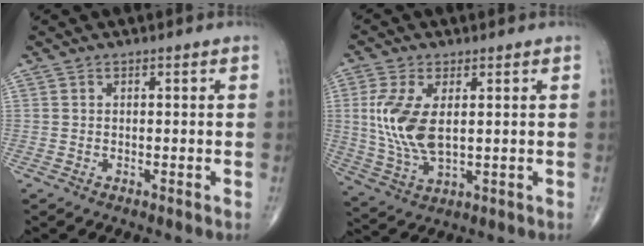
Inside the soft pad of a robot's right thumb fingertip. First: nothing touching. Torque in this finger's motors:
{"motor_torque": [1.15, 2.26, 1.31, 0.22, 0.43]}